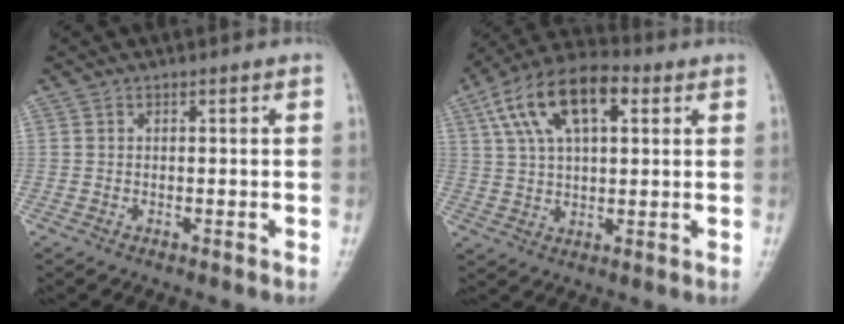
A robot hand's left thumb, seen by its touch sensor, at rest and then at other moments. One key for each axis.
{"total": 15.3, "fx": 5.8, "fy": 7.5, "fz": 11.9, "tx": -0.206, "ty": 0.018, "tz": 0.095}